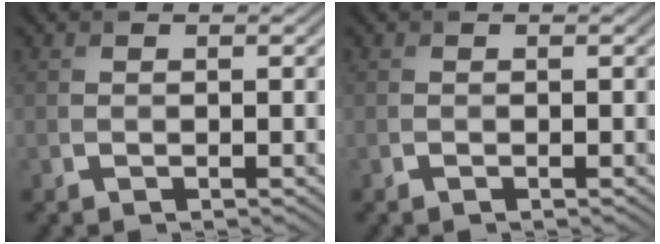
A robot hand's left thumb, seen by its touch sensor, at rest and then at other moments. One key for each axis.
{"total": 0.0}